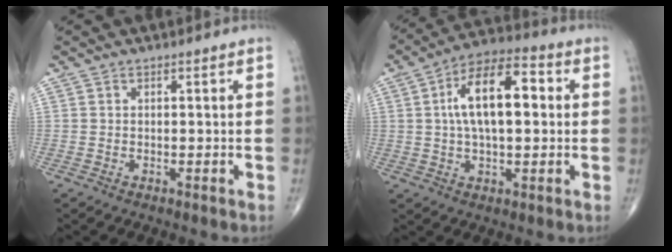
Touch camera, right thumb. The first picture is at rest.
{"total": 14.7, "force": [2.1, 6.9, 12.8], "torque": [-0.213, 0.024, 0.028]}